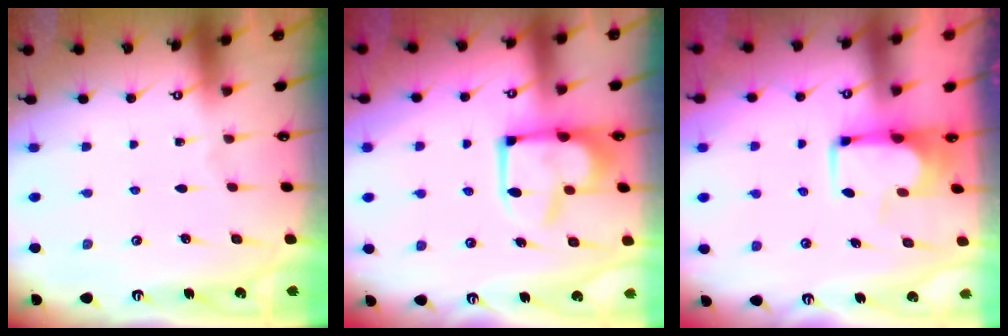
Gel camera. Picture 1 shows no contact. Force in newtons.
{"total": 9.3, "press": 9.3, "slide": 1.0}
{"total": 4.0, "press": 3.9, "slide": 0.4}